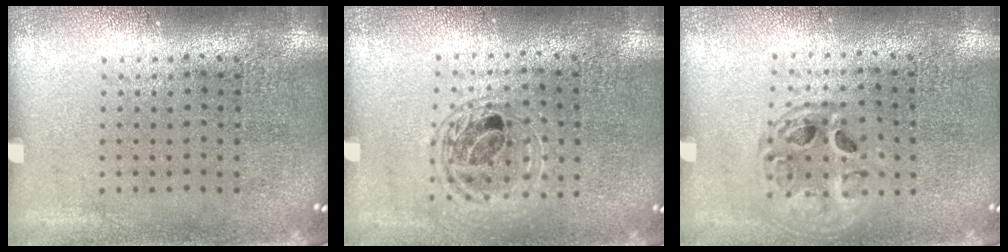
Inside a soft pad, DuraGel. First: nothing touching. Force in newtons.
{"total": 1.4, "press": 1.2, "slide": 0.6}
{"total": 1.5, "press": 1.3, "slide": 0.7}